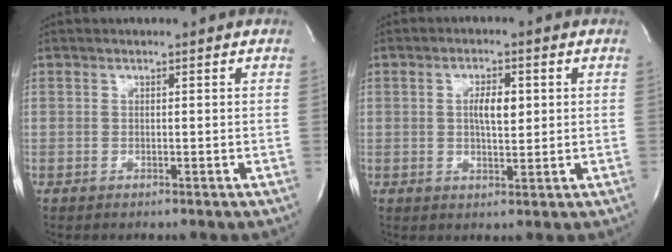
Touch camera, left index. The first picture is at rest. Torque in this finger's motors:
{"motor_torque": [0.15, 0.02, 0.06, 0.06]}